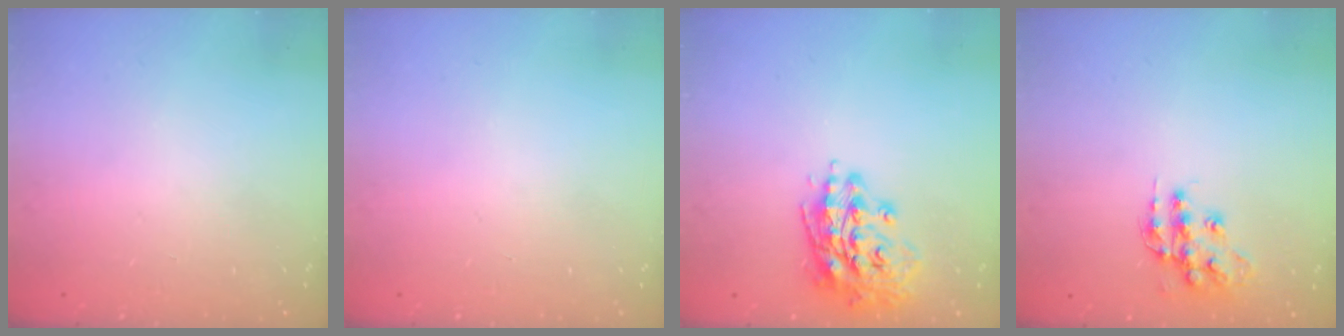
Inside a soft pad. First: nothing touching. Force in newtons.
{"total": 0.0}
{"total": 14.8, "press": 14.6, "slide": 2.5}
{"total": 12.5, "press": 12.5, "slide": 0.9}